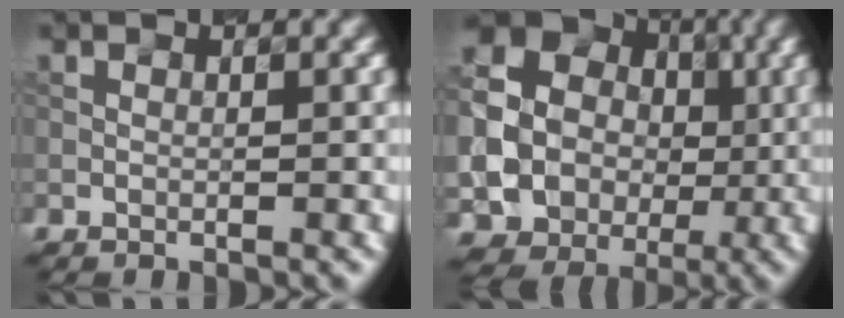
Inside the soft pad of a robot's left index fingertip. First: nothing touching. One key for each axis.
{"total": 18.7, "fx": -0.4, "fy": 17.9, "fz": 5.5, "tx": -0.164, "ty": -0.004, "tz": -0.033}